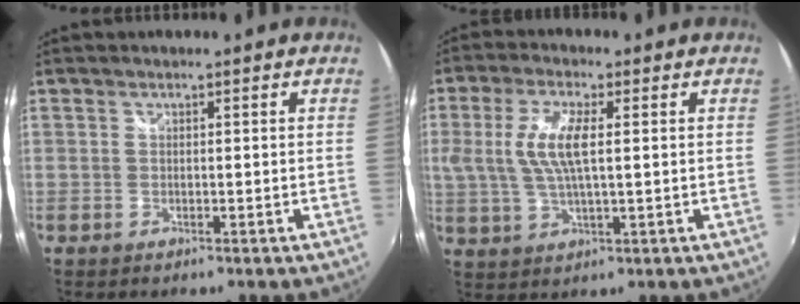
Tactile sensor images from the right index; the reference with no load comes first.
{"total": 8.8, "force": [1.2, 2.6, 8.3], "torque": [-0.170, 0.002, 0.026]}